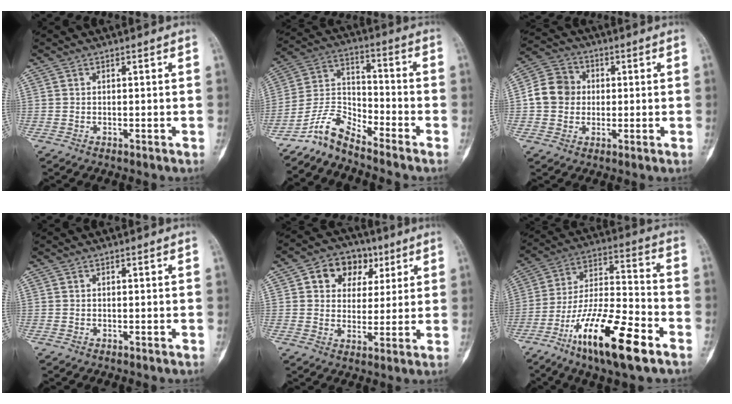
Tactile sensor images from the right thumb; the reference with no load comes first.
{"total": 7.7, "force": [-7.2, 1.4, 2.1], "torque": [-0.045, 0.076, -0.150]}
{"total": 8.7, "force": [0.1, 7.8, 3.9], "torque": [-0.052, 0.018, -0.011]}
{"total": 0.0}
{"total": 10.8, "force": [4.3, 8.3, 5.4], "torque": [-0.041, -0.002, 0.066]}
{"total": 19.9, "force": [-11.0, 5.1, 15.7], "torque": [-0.300, 0.056, -0.195]}